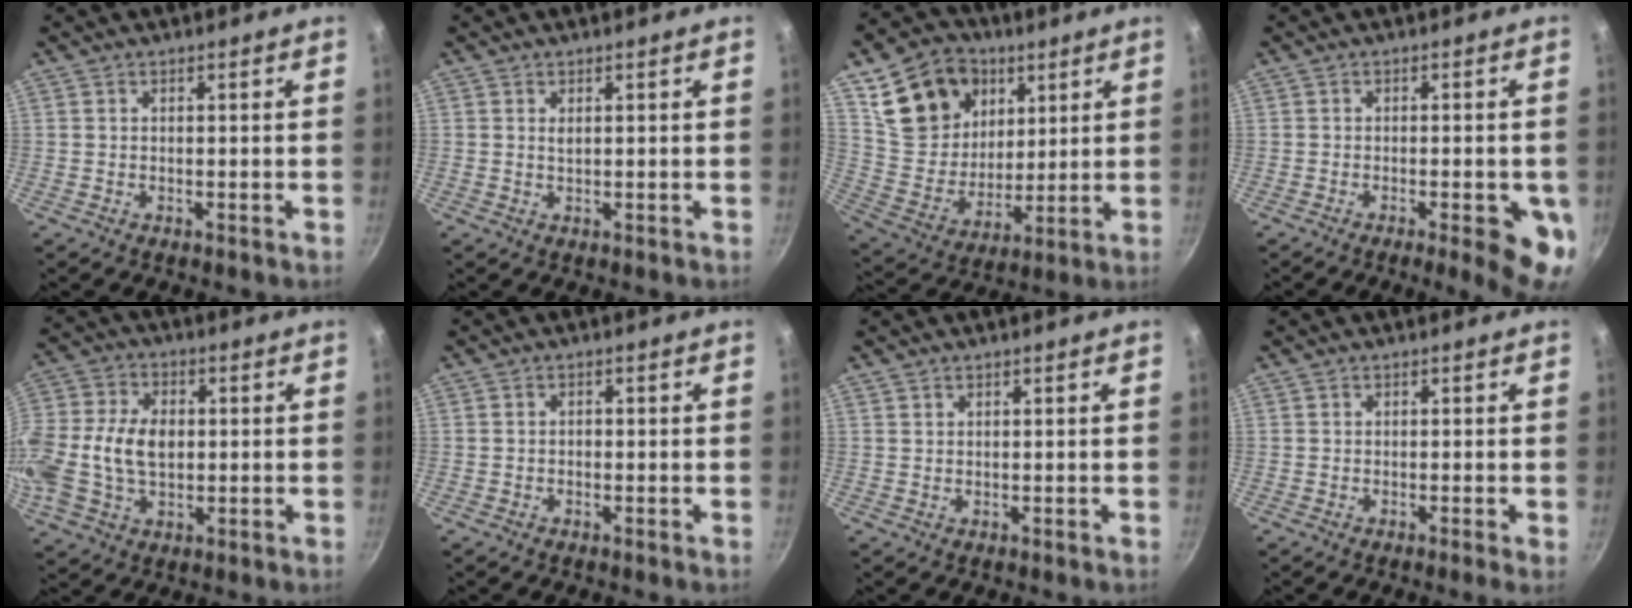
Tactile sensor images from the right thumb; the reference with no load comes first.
{"total": 1.4, "force": [0.6, 0.6, 1.2], "torque": [-0.022, -0.002, 0.012]}
{"total": 18.7, "force": [8.3, 14.5, 8.5], "torque": [-0.120, -0.027, 0.162]}
{"total": 8.8, "force": [-2.5, 2.6, 8.1], "torque": [-0.077, 0.005, -0.028]}
{"total": 17.7, "force": [-0.2, 12.2, 12.8], "torque": [-0.271, 0.027, -0.008]}
{"total": 0.7, "force": [-0.2, 0.6, 0.4], "torque": [-0.007, 0.004, -0.004]}
{"total": 0.6, "force": [0.5, 0.3, 0.2], "torque": [-0.001, -0.003, 0.008]}
{"total": 0.9, "force": [-0.3, -0.2, 0.8], "torque": [-0.016, -0.001, -0.008]}